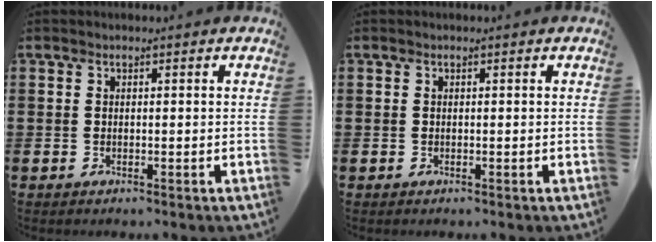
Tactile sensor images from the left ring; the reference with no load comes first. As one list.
[{"total": 0.0}]